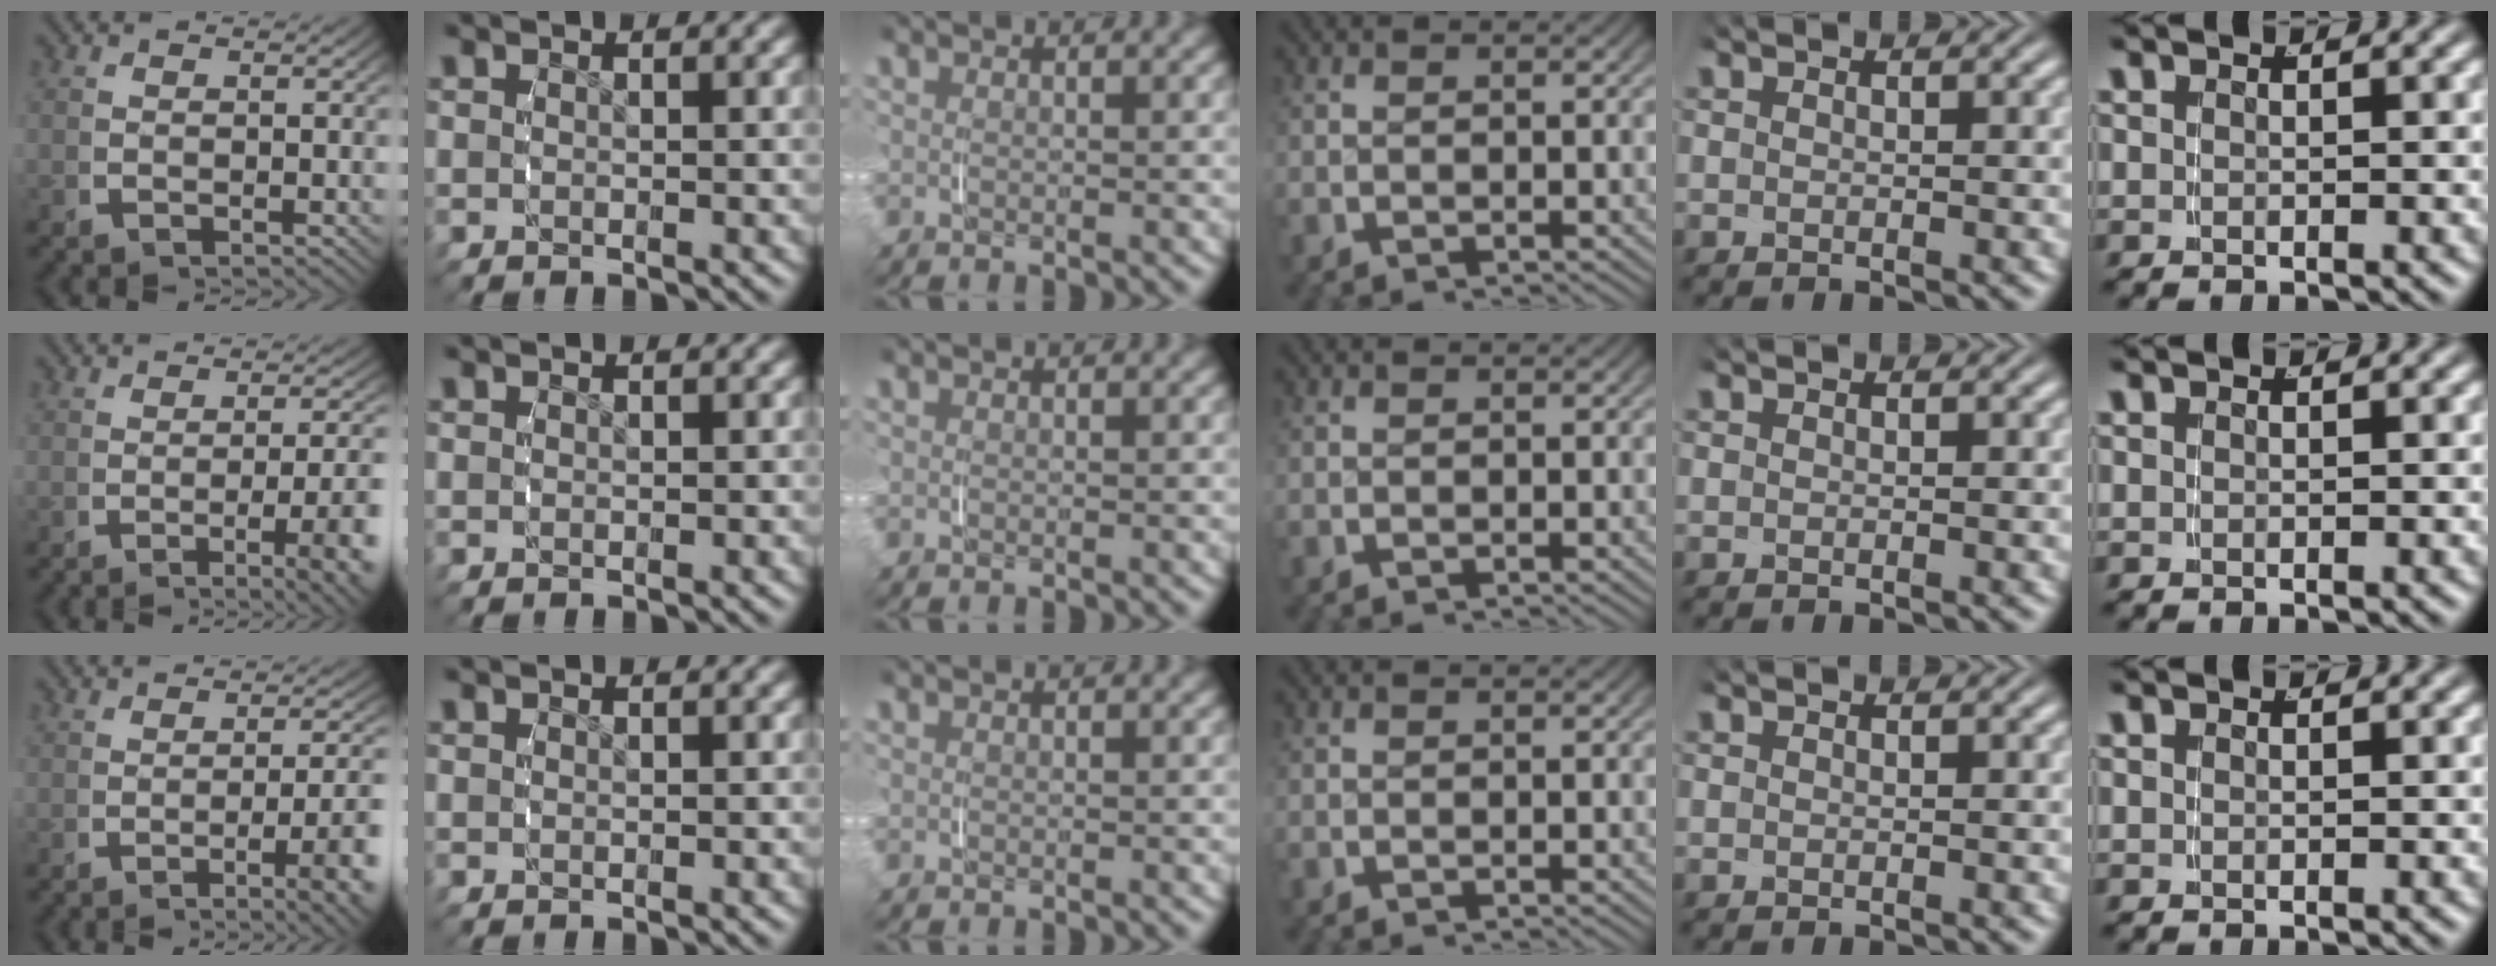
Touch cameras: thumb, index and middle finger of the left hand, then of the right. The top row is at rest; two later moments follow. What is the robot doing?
{"motion": "grasp_and_lifting", "object": "jewelry box"}